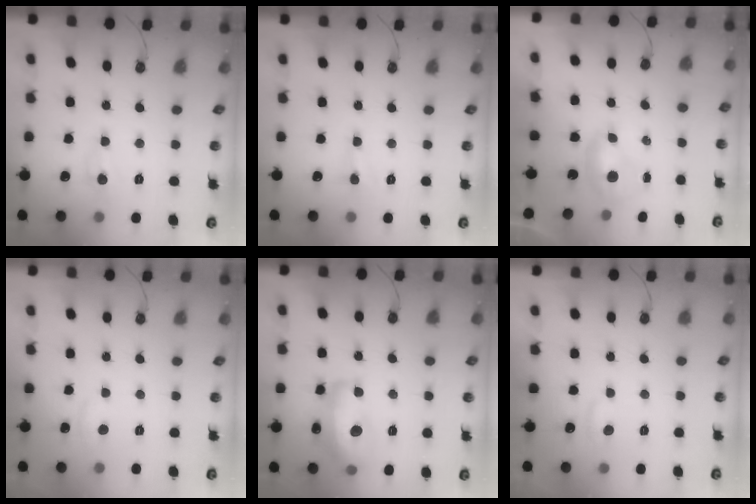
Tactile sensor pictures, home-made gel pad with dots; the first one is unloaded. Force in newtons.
{"total": 0.9, "press": 0.8, "slide": 0.2}
{"total": 0.7, "press": 0.3, "slide": 0.6}
{"total": 1.2, "press": 0.8, "slide": 0.9}
{"total": 10.7, "press": 10.7, "slide": 0.8}
{"total": 1.2, "press": 0.9, "slide": 0.8}